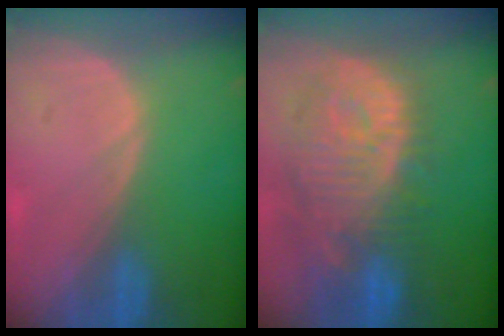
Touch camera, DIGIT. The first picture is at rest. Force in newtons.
{"total": 12.6, "press": 11.1, "slide": 5.9}